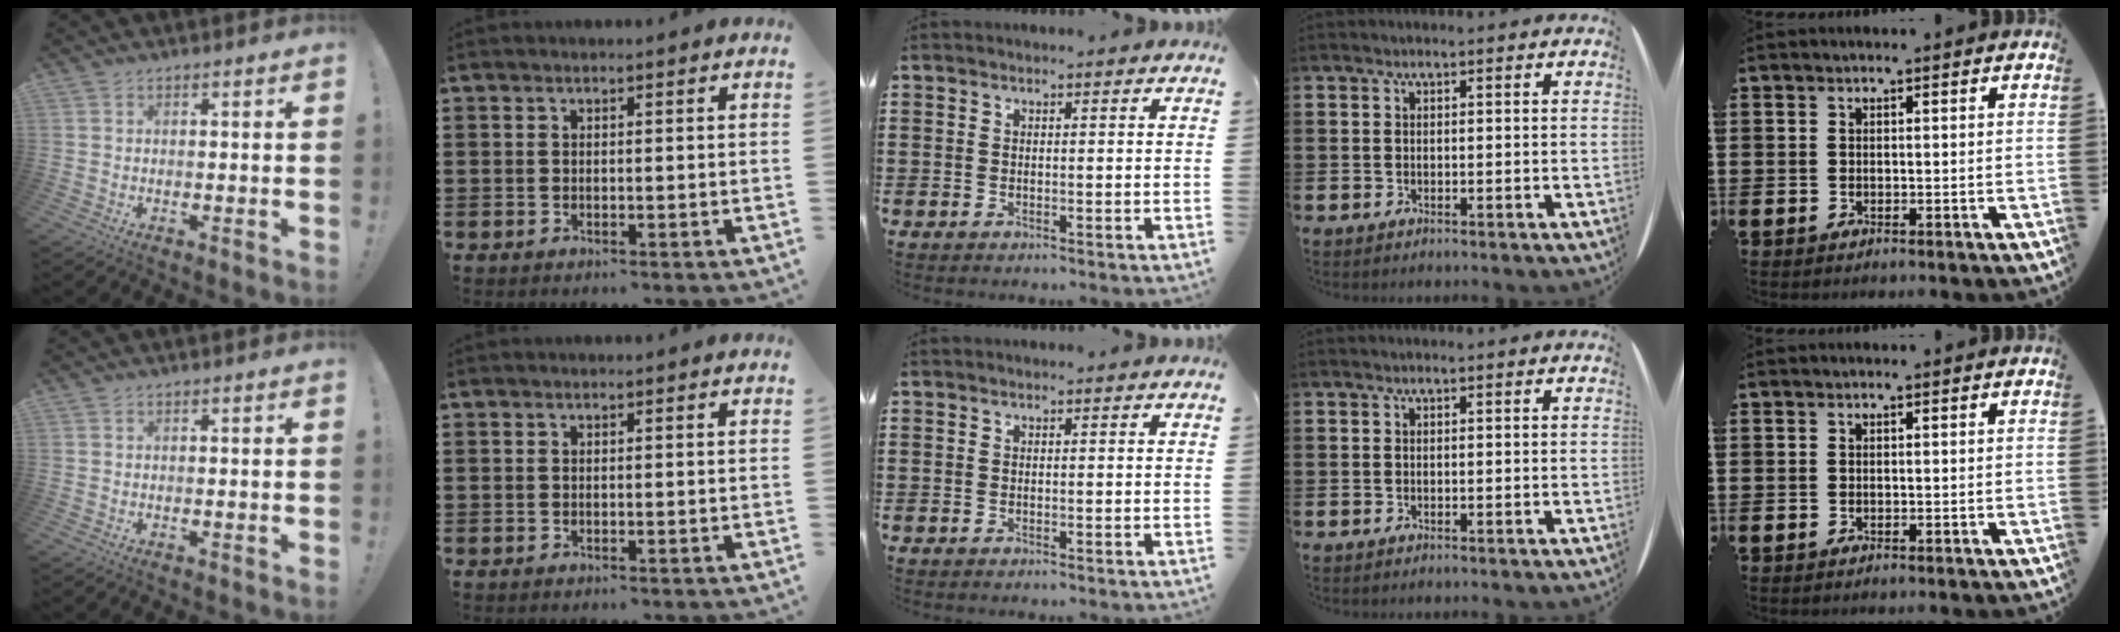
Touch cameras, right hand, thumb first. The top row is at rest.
{}